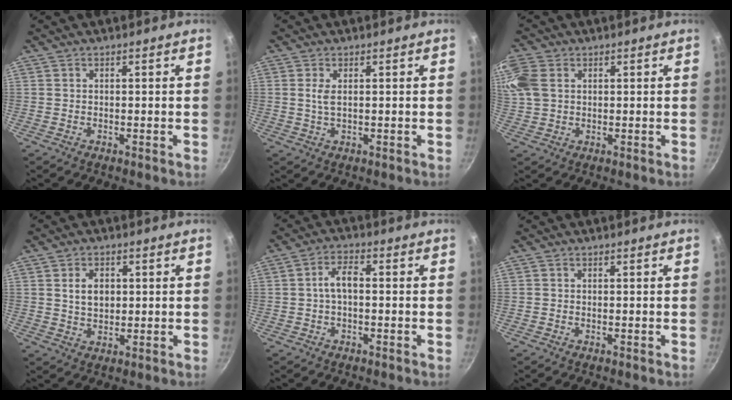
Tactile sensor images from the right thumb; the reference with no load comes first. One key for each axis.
{"total": 2.3, "fx": 0.6, "fy": 1.0, "fz": 2.0, "tx": -0.042, "ty": -0.005, "tz": 0.013}
{"total": 8.8, "fx": 2.9, "fy": 6.4, "fz": 5.4, "tx": -0.124, "ty": 0.014, "tz": 0.057}
{"total": 5.4, "fx": 1.1, "fy": 3.8, "fz": 3.7, "tx": -0.048, "ty": -0.004, "tz": 0.022}
{"total": 4.4, "fx": -0.3, "fy": 2.3, "fz": 3.8, "tx": -0.068, "ty": 0.024, "tz": -0.008}
{"total": 0.0}